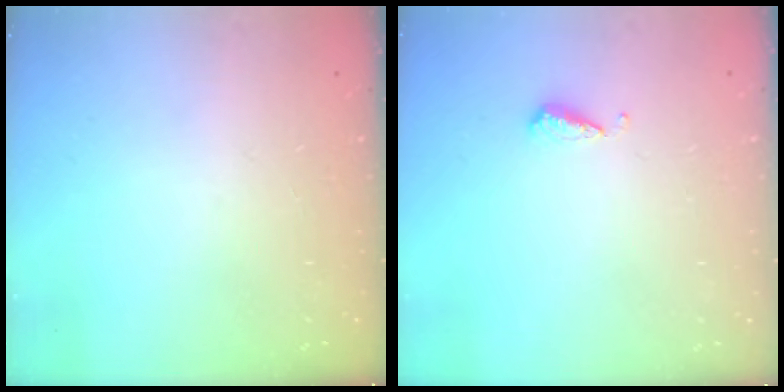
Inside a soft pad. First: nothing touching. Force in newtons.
{"total": 3.6, "press": 3.6, "slide": 0.3}